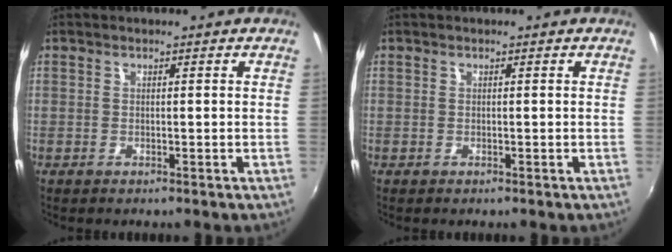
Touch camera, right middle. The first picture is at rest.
{"total": 0.0}